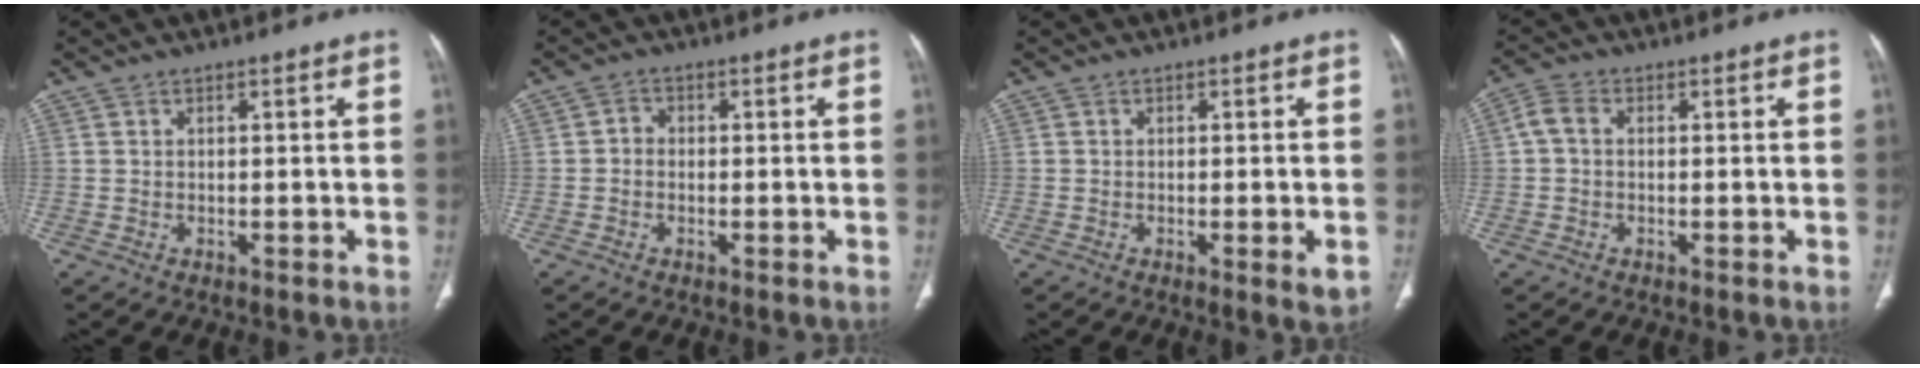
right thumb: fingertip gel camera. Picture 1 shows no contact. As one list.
[{"total": 1.7, "force": [-0.3, 1.5, 0.8], "torque": [0.000, 0.008, -0.012]}, {"total": 3.3, "force": [-1.0, 0.7, 3.1], "torque": [-0.041, -0.008, -0.012]}, {"total": 3.2, "force": [0.1, 2.2, 2.3], "torque": [-0.049, 0.010, -0.005]}]